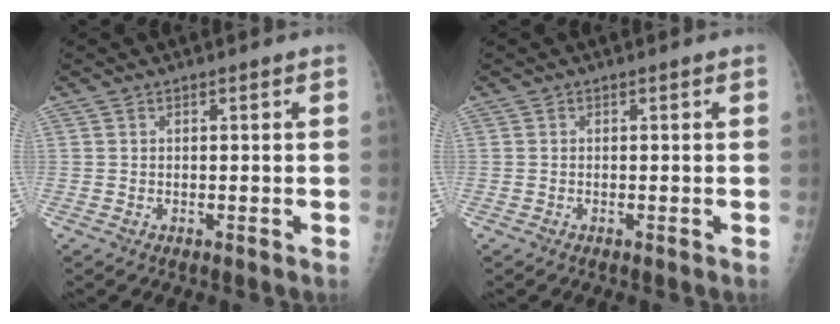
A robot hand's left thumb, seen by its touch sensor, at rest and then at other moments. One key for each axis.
{"total": 0.0}